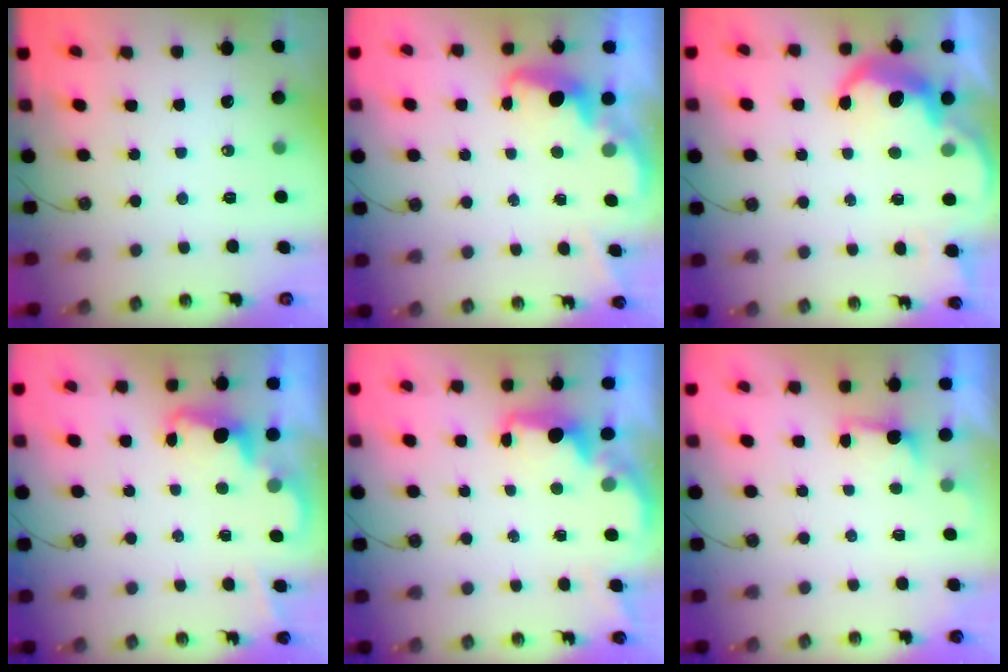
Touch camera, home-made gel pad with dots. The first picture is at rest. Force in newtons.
{"total": 2.7, "press": 2.6, "slide": 0.8}
{"total": 7.9, "press": 7.9, "slide": 0.6}
{"total": 2.3, "press": 2.2, "slide": 0.5}
{"total": 2.2, "press": 2.1, "slide": 0.8}
{"total": 1.2, "press": 0.9, "slide": 0.8}